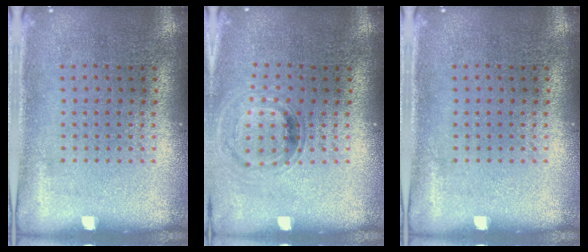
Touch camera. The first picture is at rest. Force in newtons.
{"total": 0.8, "press": 0.8, "slide": 0.1}
{"total": 0.0}